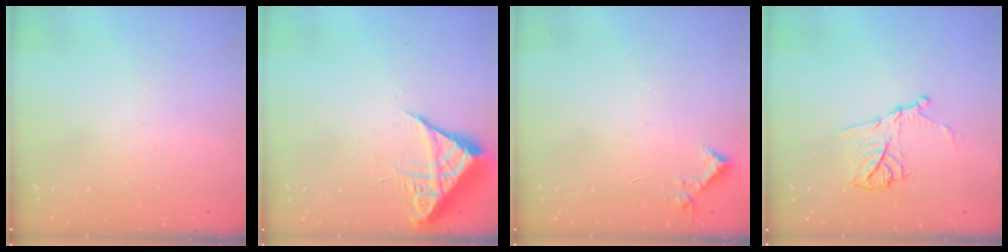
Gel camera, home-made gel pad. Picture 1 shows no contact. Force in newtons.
{"total": 6.7, "press": 6.7, "slide": 0.5}
{"total": 4.4, "press": 4.4, "slide": 0.5}
{"total": 11.8, "press": 11.8, "slide": 0.5}